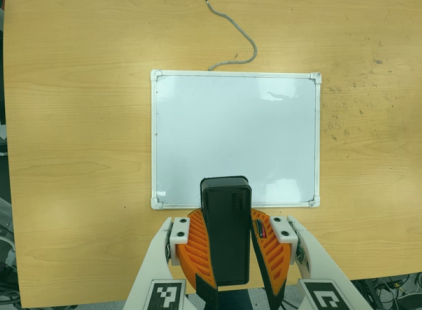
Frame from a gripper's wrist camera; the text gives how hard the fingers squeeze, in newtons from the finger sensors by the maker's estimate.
{"total": 11.0, "left": 10.2, "right": 11.8}